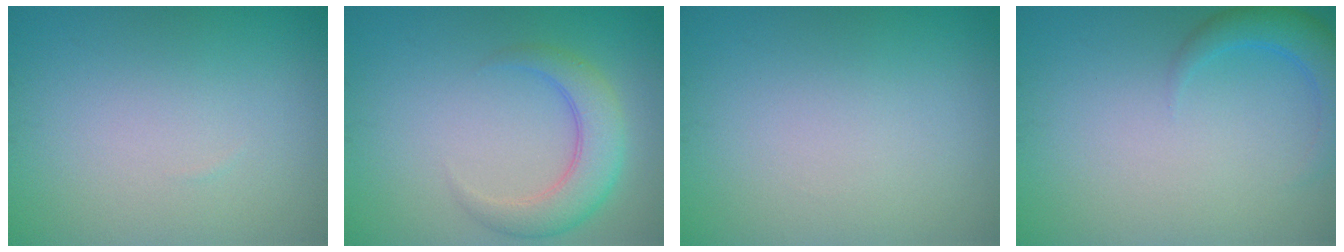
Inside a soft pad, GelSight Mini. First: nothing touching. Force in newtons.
{"total": 4.1, "press": 4.1, "slide": 0.3}
{"total": 0.0}
{"total": 2.8, "press": 2.8, "slide": 0.2}